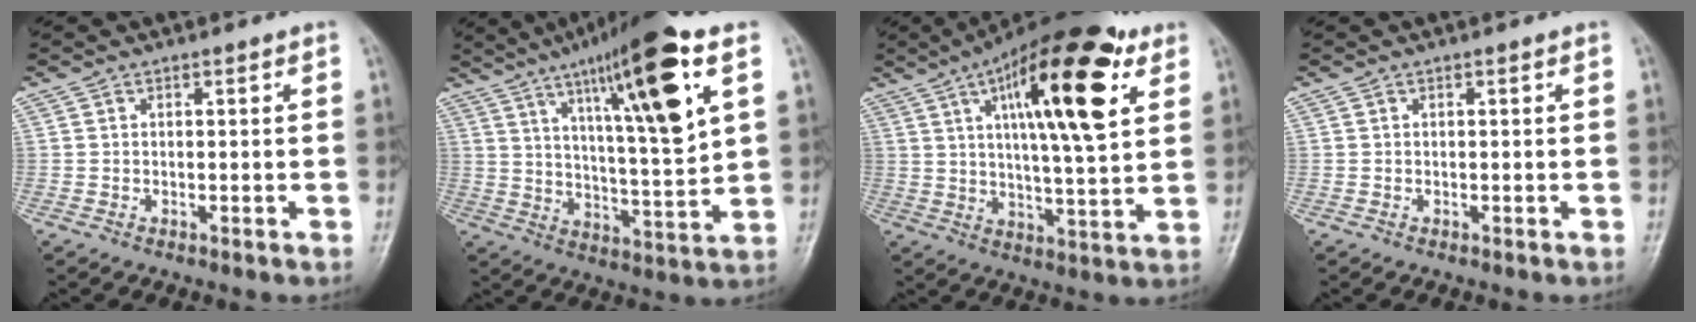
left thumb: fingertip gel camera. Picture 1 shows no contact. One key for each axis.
{"total": 20.3, "fx": 9.1, "fy": 3.4, "fz": 17.8, "tx": -0.268, "ty": -0.025, "tz": 0.146}
{"total": 21.7, "fx": 8.6, "fy": 6.5, "fz": 18.8, "tx": -0.269, "ty": -0.016, "tz": 0.128}
{"total": 0.0}